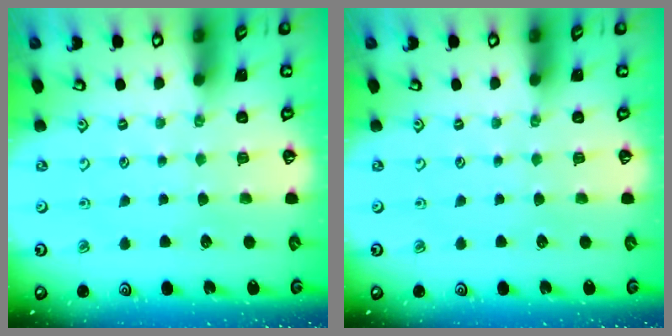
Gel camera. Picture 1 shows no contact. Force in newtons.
{"total": 0.0}